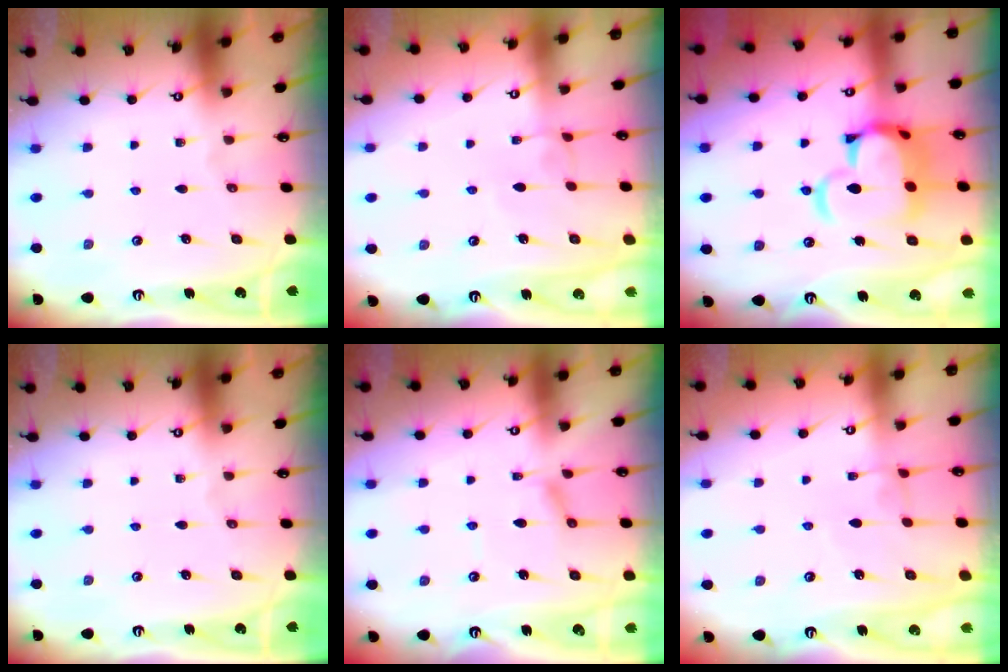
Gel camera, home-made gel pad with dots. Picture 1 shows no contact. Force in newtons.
{"total": 2.8, "press": 2.8, "slide": 0.2}
{"total": 8.9, "press": 8.7, "slide": 1.6}
{"total": 0.0}
{"total": 2.3, "press": 2.3, "slide": 0.5}
{"total": 1.7, "press": 1.7, "slide": 0.3}